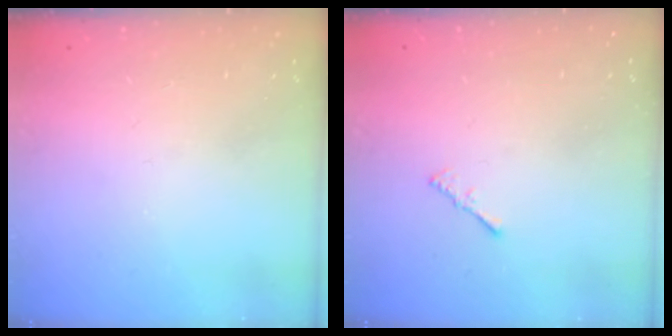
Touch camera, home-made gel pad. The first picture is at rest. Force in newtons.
{"total": 0.7, "press": 0.6, "slide": 0.3}